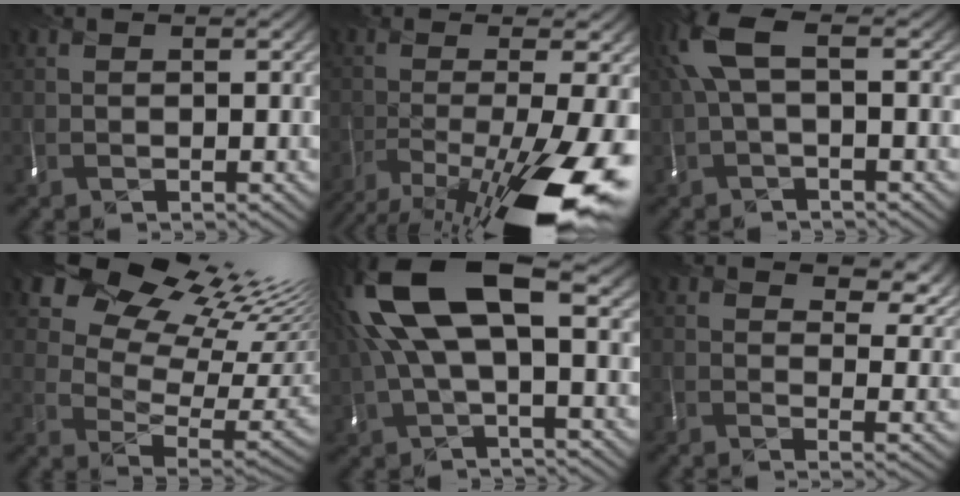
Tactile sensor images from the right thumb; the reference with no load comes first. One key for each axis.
{"total": 14.8, "fx": -7.7, "fy": 2.7, "fz": 12.3, "tx": -0.174, "ty": -0.017, "tz": -0.122}
{"total": 4.8, "fx": 0.9, "fy": 1.6, "fz": 4.5, "tx": -0.115, "ty": 0.011, "tz": 0.011}
{"total": 15.2, "fx": 10.5, "fy": 7.1, "fz": 8.4, "tx": -0.123, "ty": 0.022, "tz": 0.155}
{"total": 11.4, "fx": 2.0, "fy": 4.5, "fz": 10.2, "tx": -0.246, "ty": 0.009, "tz": 0.040}
{"total": 6.0, "fx": 3.3, "fy": 2.4, "fz": 4.4, "tx": -0.072, "ty": -0.008, "tz": 0.053}